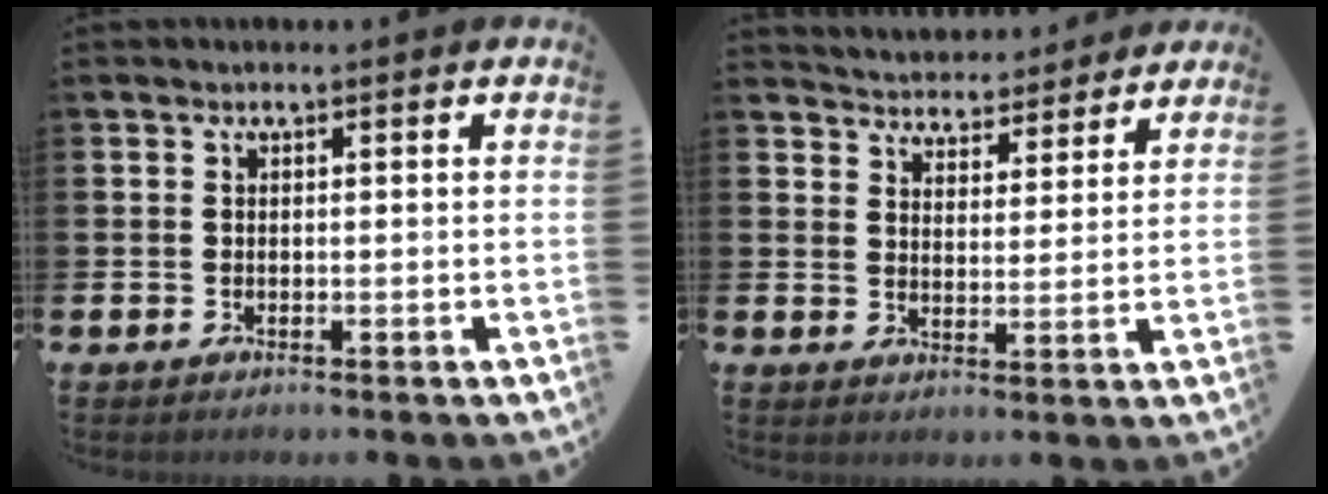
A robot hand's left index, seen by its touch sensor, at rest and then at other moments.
{"total": 4.6, "force": [4.4, 1.1, -0.4], "torque": [-0.009, -0.036, 0.077]}